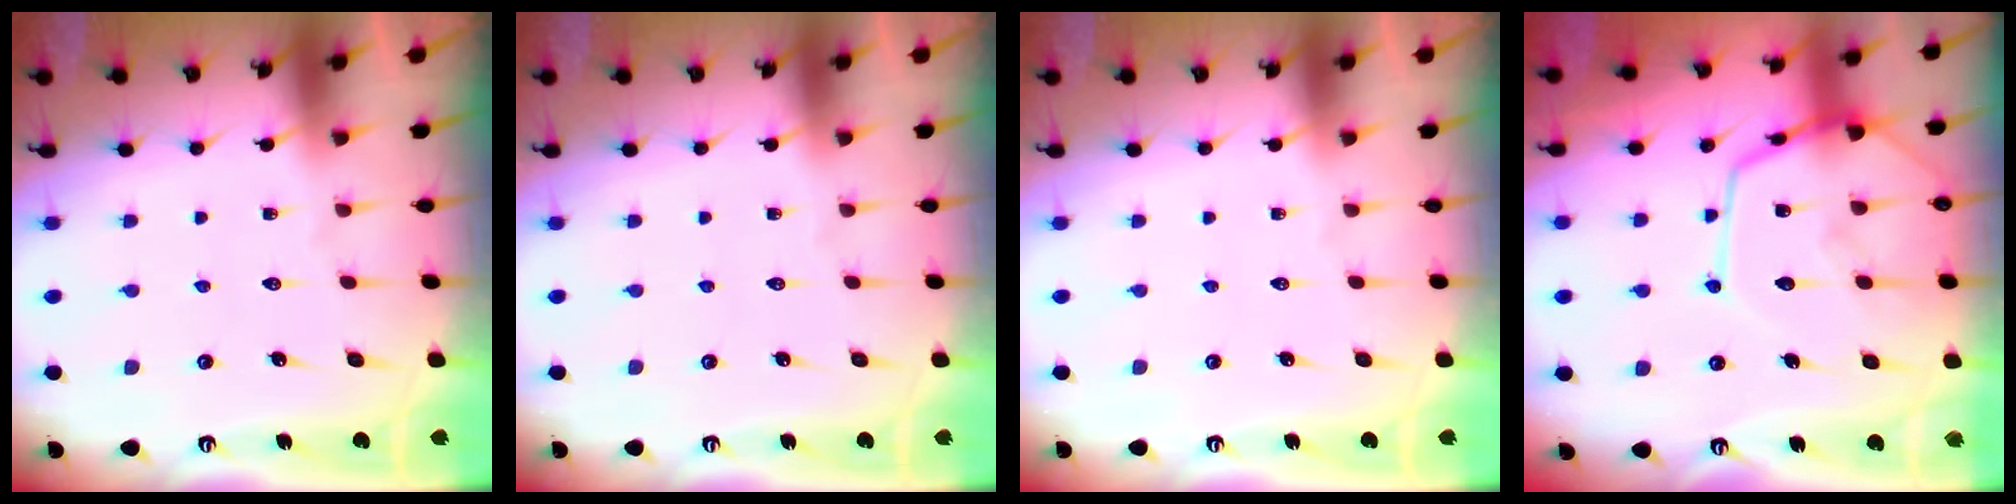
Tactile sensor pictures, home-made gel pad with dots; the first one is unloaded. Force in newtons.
{"total": 0.0}
{"total": 0.0}
{"total": 15.6, "press": 15.6, "slide": 1.3}